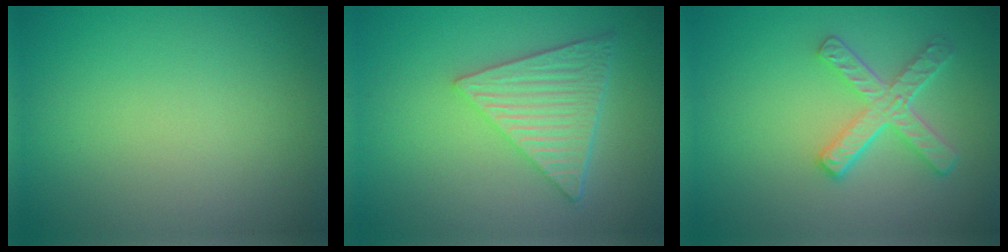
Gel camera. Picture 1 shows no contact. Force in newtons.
{"total": 6.7, "press": 4.8, "slide": 4.7}
{"total": 4.5, "press": 3.4, "slide": 3.0}